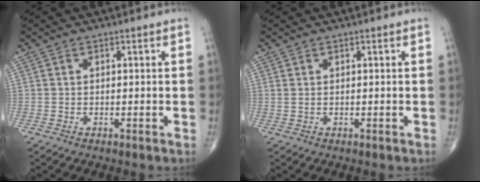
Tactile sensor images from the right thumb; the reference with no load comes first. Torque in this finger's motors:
{"motor_torque": [0.33, 0.27, 0.07, -0.08, -0.04]}